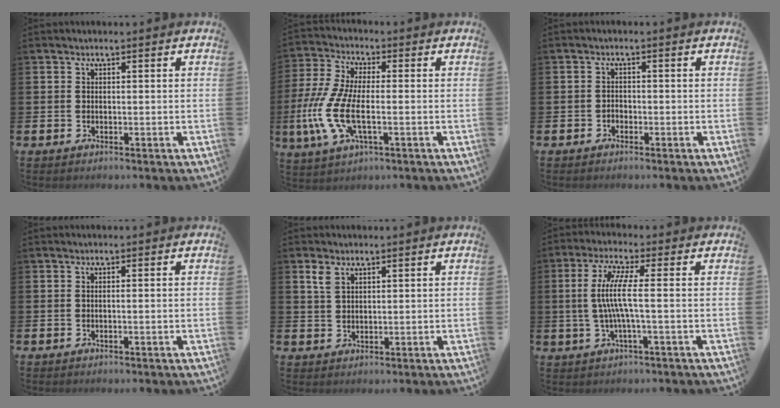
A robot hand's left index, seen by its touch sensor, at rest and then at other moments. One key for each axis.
{"total": 10.1, "fx": -1.8, "fy": 4.2, "fz": 9.0, "tx": -0.211, "ty": -0.017, "tz": -0.035}
{"total": 1.2, "fx": -0.8, "fy": 0.9, "fz": 0.1, "tx": 0.003, "ty": 0.001, "tz": -0.019}
{"total": 0.5, "fx": 0.0, "fy": -0.2, "fz": 0.4, "tx": -0.006, "ty": -0.002, "tz": -0.001}
{"total": 2.9, "fx": 2.1, "fy": 1.3, "fz": 1.4, "tx": -0.008, "ty": -0.006, "tz": 0.034}
{"total": 6.4, "fx": -0.3, "fy": 0.4, "fz": 6.4, "tx": -0.132, "ty": -0.006, "tz": -0.014}